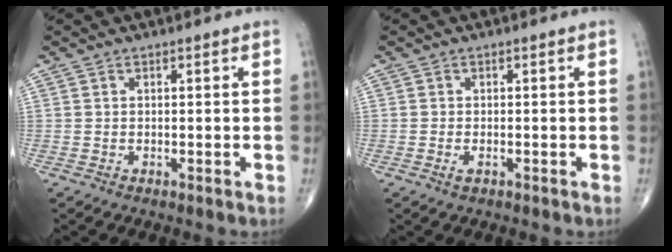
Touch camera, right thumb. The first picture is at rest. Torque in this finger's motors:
{"motor_torque": [-0.35, 0.06, 0.10, 0.16, -0.02]}